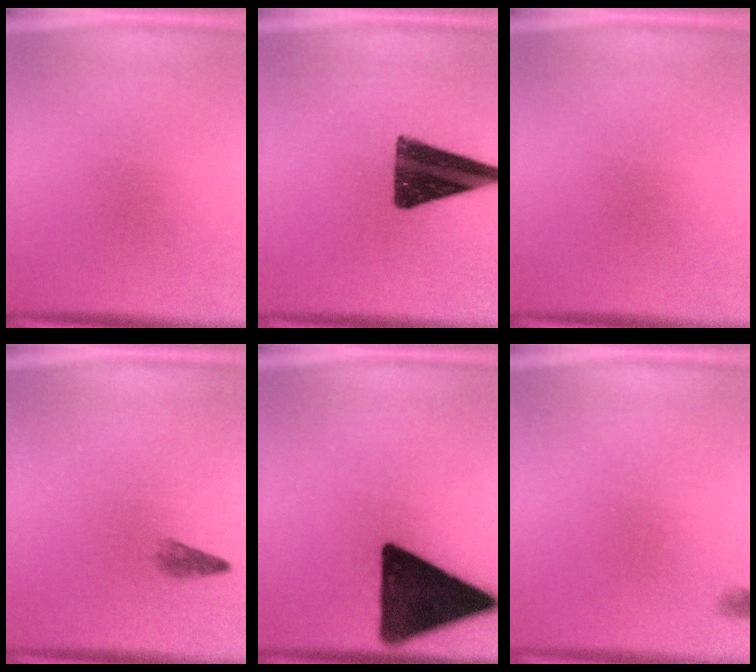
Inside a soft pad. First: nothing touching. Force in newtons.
{"total": 14.1}
{"total": 0.0}
{"total": 1.2}
{"total": 17.3}
{"total": 0.7}